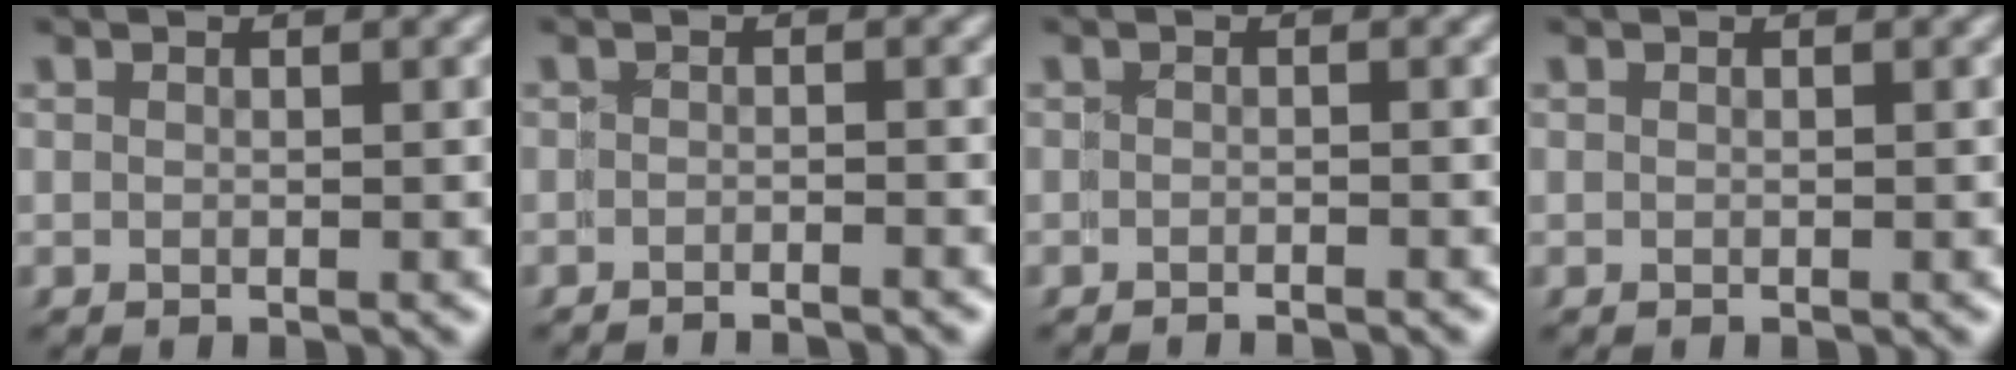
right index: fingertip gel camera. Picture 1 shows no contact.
{"total": 1.9, "force": [-1.8, 0.3, 0.3], "torque": [-0.004, 0.003, -0.037]}
{"total": 1.0, "force": [-0.9, 0.3, 0.2], "torque": [-0.007, 0.002, -0.020]}
{"total": 0.0}